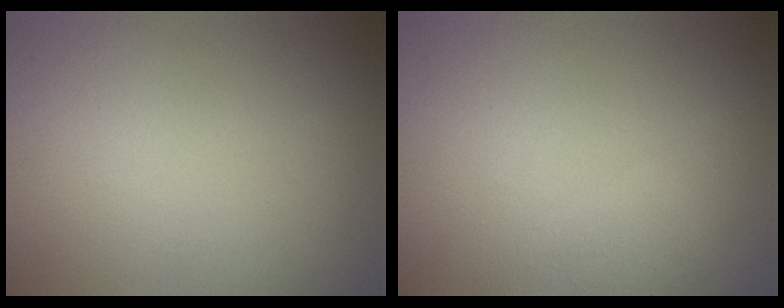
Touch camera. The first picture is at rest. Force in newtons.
{"total": 1.7, "press": 1.7, "slide": 0.1}